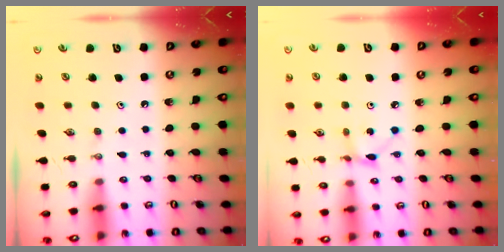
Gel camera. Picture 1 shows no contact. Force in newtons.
{"total": 2.6, "press": 2.6, "slide": 0.3}